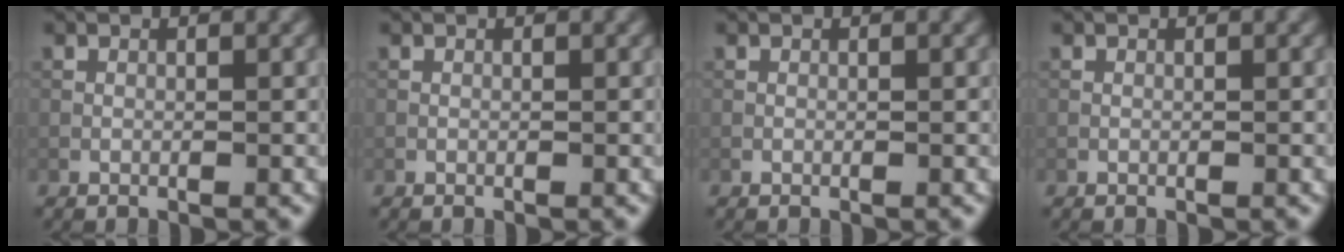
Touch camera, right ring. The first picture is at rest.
{"total": 0.0}
{"total": 0.0}
{"total": 0.0}